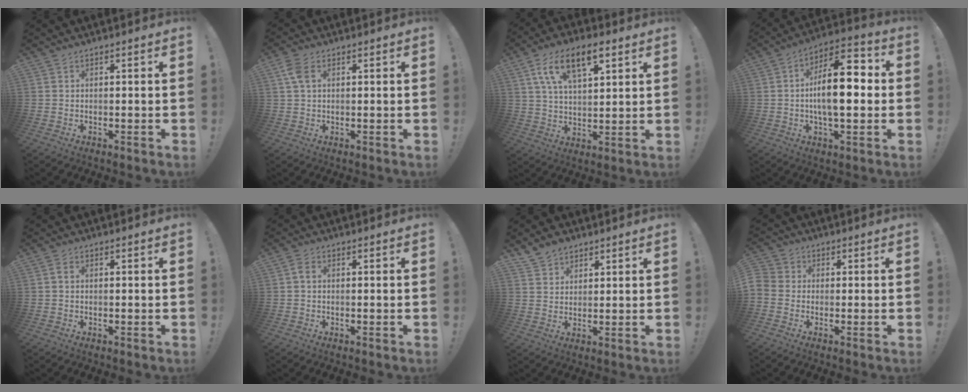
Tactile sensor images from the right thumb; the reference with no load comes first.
{"total": 4.6, "force": [1.6, 2.7, 3.4], "torque": [-0.066, 0.001, 0.028]}
{"total": 13.2, "force": [6.8, 6.1, 9.6], "torque": [-0.164, -0.010, 0.122]}
{"total": 16.7, "force": [-0.6, 7.2, 15.0], "torque": [-0.244, 0.010, -0.020]}
{"total": 1.2, "force": [0.0, 0.7, 1.0], "torque": [-0.020, 0.003, -0.001]}
{"total": 1.9, "force": [0.0, 1.2, 1.5], "torque": [-0.028, 0.004, 0.000]}
{"total": 4.9, "force": [3.9, 2.9, 0.9], "torque": [-0.023, -0.020, 0.075]}
{"total": 3.8, "force": [-1.4, 3.2, 1.4], "torque": [-0.045, 0.012, -0.026]}